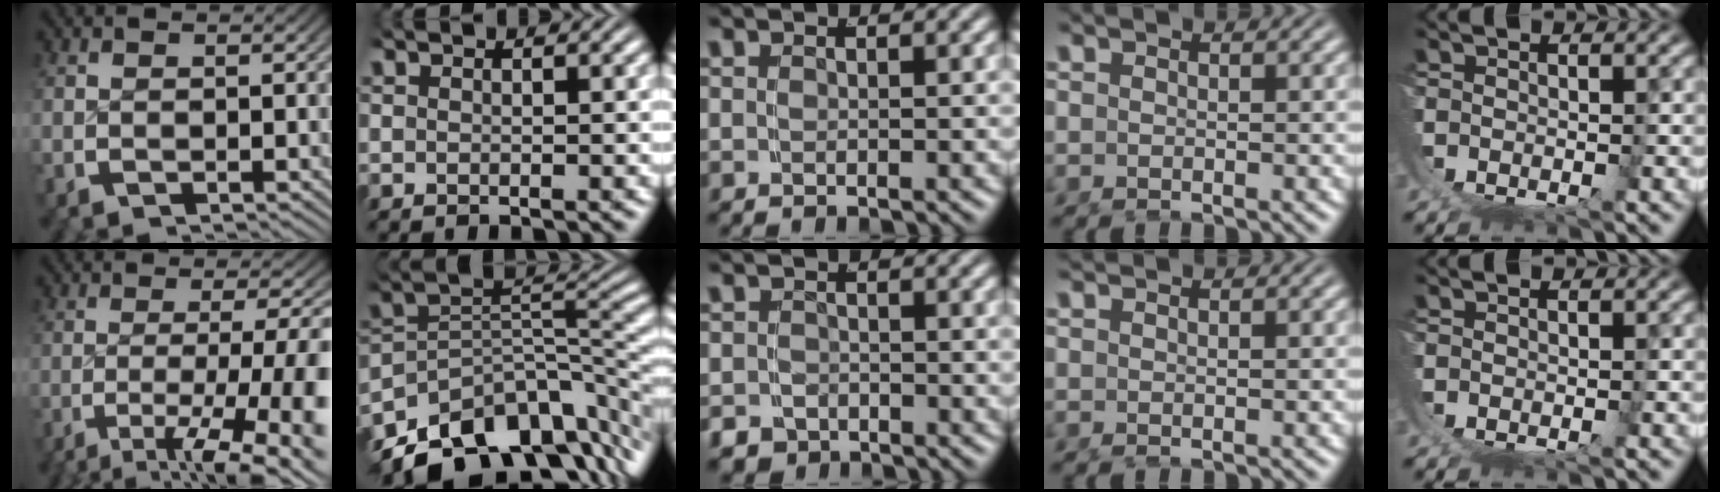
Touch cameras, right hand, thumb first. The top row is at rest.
{"thumb": {"total": 10.0, "force": [-4.0, 4.3, 8.1], "torque": [-0.138, -0.028, -0.045]}, "index": {"total": 14.7, "force": [-8.9, 7.9, 8.7], "torque": [-0.122, -0.036, -0.127]}, "middle": {"total": 3.0, "force": [-2.4, 1.7, 0.1], "torque": [-0.001, -0.018, -0.036]}, "ring": {"total": 0.9, "force": [0.7, -0.5, -0.1], "torque": [0.008, 0.003, 0.017]}}